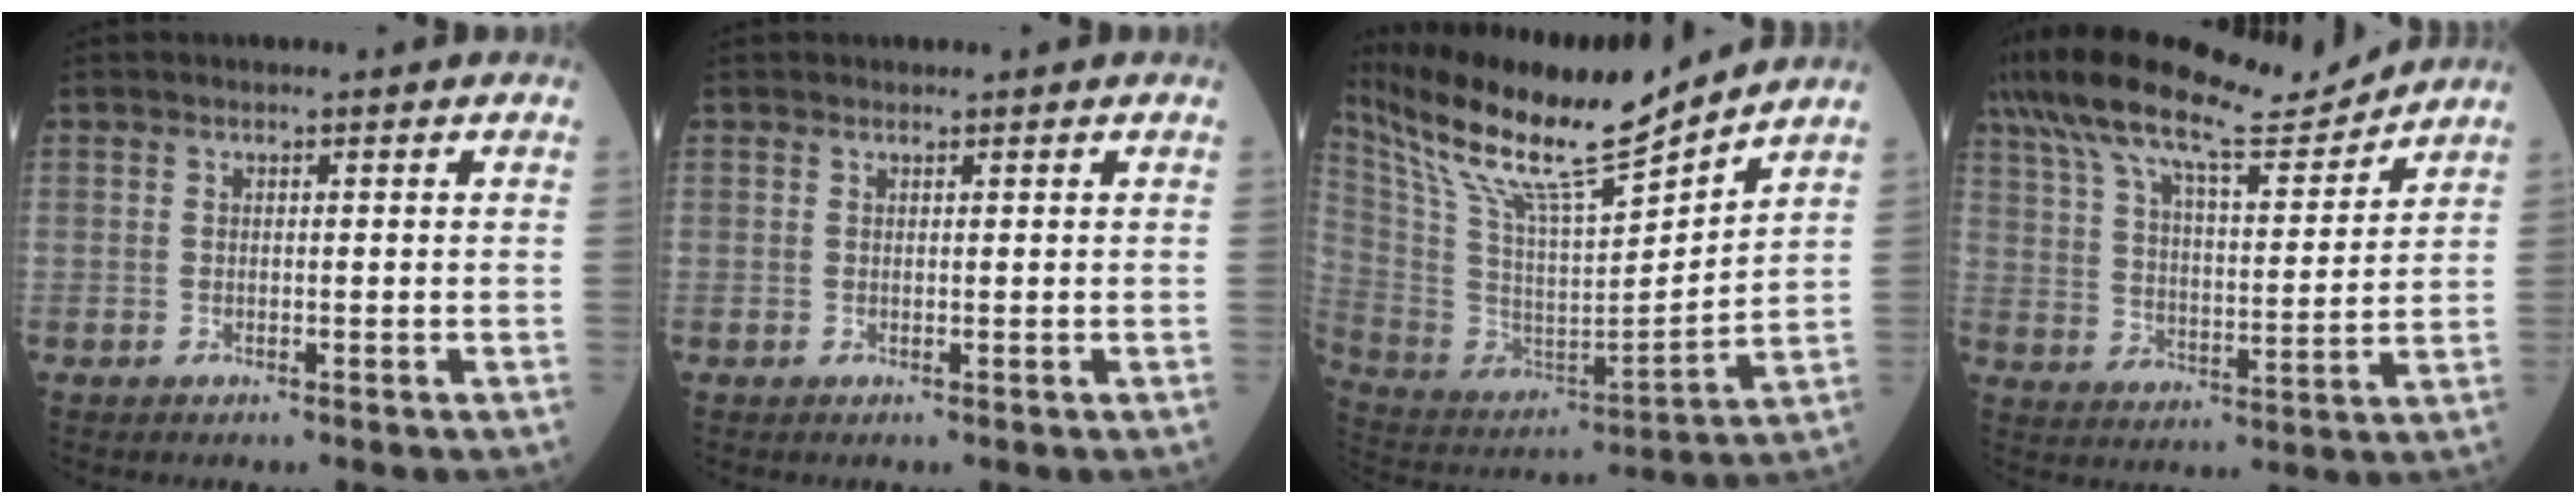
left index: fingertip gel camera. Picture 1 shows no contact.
{"total": 0.0}
{"total": 19.7, "force": [16.7, 0.9, 10.5], "torque": [-0.201, -0.009, 0.305]}
{"total": 16.6, "force": [14.5, 2.1, 7.9], "torque": [-0.151, 0.014, 0.242]}